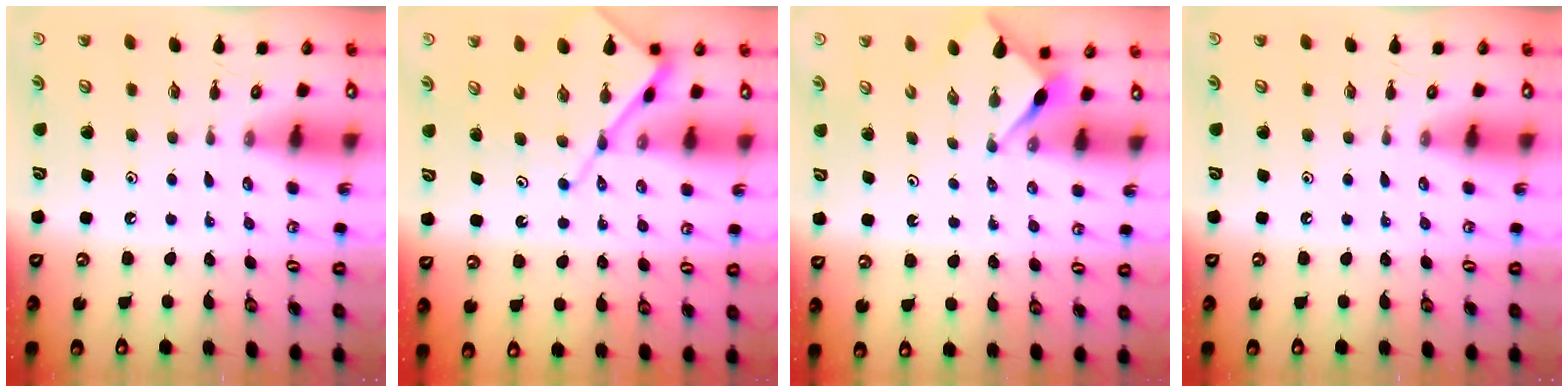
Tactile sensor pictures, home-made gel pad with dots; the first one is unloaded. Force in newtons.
{"total": 10.7, "press": 10.6, "slide": 1.2}
{"total": 2.8, "press": 2.8, "slide": 0.3}
{"total": 0.0}